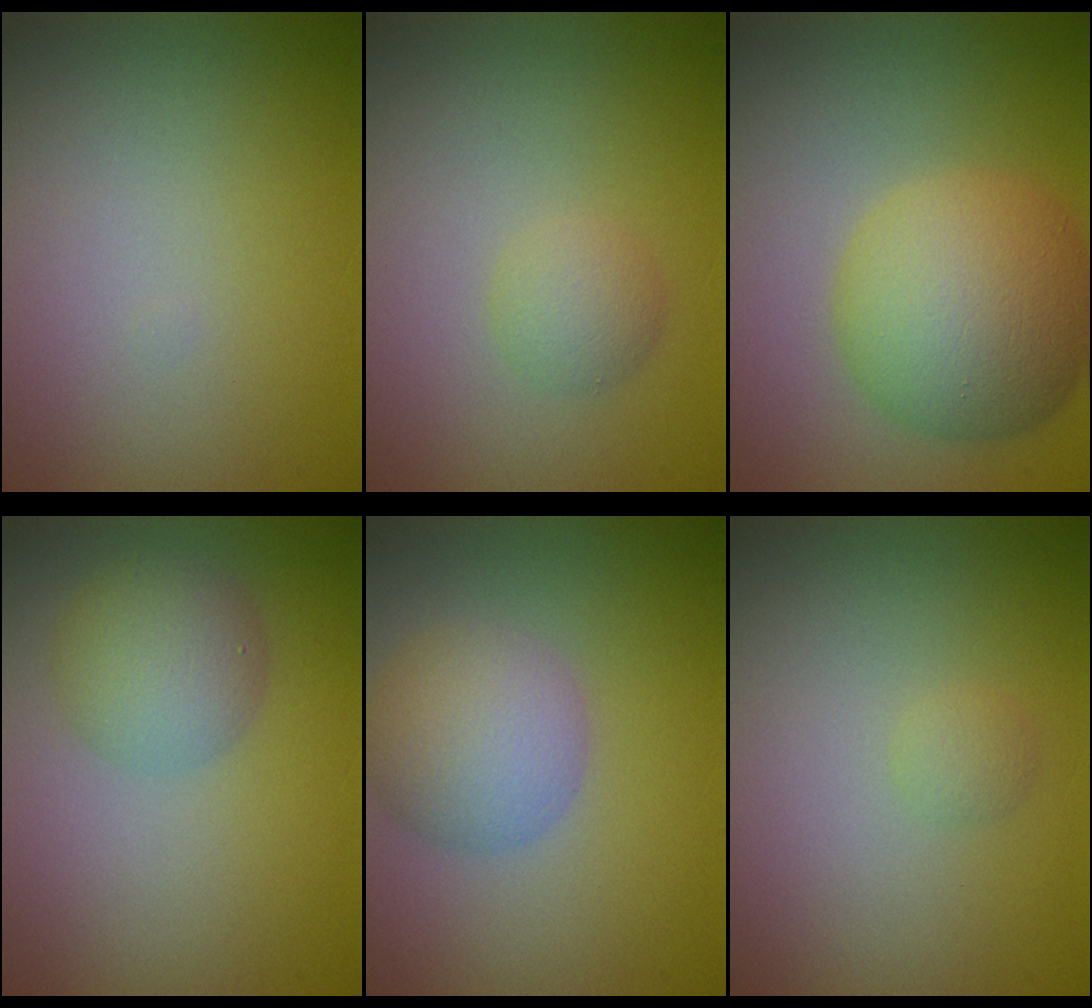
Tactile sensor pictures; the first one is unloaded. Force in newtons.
{"total": 1.7, "press": 1.7, "slide": 0.0}
{"total": 8.1, "press": 8.1, "slide": 0.1}
{"total": 3.5, "press": 3.5, "slide": 0.1}
{"total": 4.4, "press": 4.4, "slide": 0.1}
{"total": 0.8, "press": 0.8, "slide": 0.1}